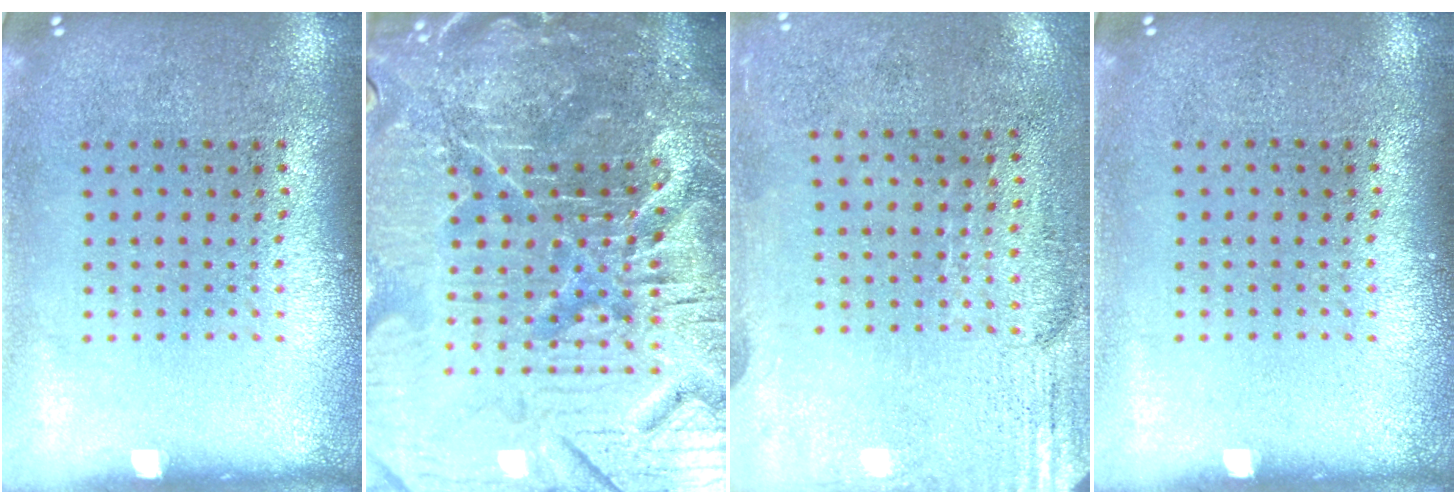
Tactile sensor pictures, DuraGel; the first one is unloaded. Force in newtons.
{"total": 7.2, "press": 6.4, "slide": 3.4}
{"total": 2.9, "press": 2.4, "slide": 1.6}
{"total": 0.0}